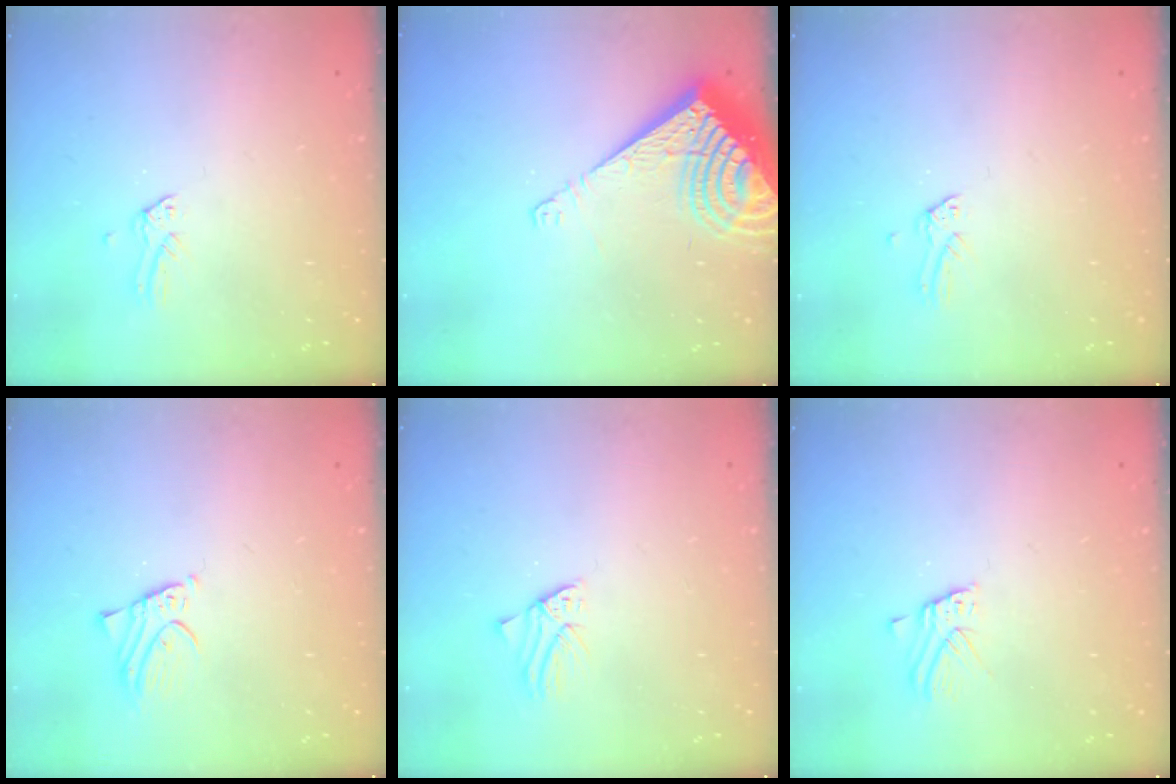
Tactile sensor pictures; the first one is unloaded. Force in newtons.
{"total": 13.1, "press": 13.1, "slide": 1.5}
{"total": 0.0}
{"total": 2.5, "press": 2.5, "slide": 0.1}
{"total": 1.4, "press": 1.4, "slide": 0.1}
{"total": 2.4, "press": 2.4, "slide": 0.2}